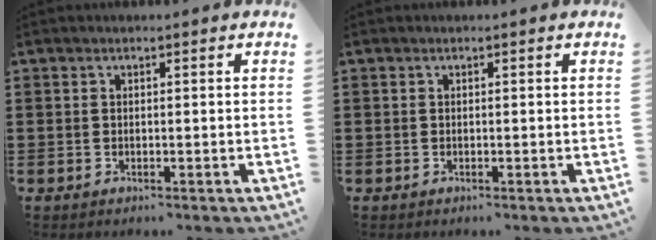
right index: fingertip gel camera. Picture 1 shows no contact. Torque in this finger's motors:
{"motor_torque": [0.04, 0.07, 0.00, 0.00]}